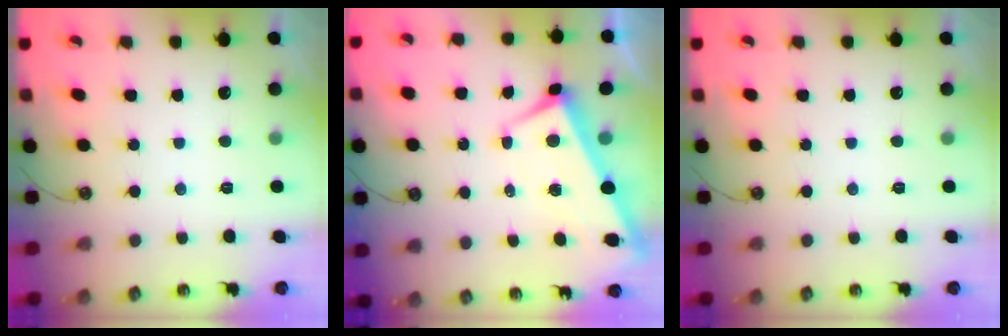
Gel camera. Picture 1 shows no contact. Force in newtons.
{"total": 2.5, "press": 2.3, "slide": 0.9}
{"total": 0.0}